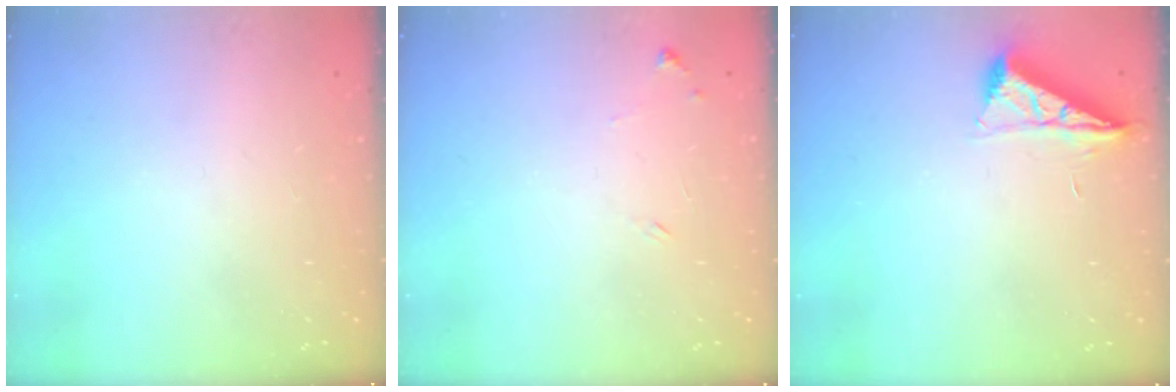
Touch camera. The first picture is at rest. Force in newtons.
{"total": 5.5, "press": 5.4, "slide": 0.4}
{"total": 6.5, "press": 6.4, "slide": 0.9}